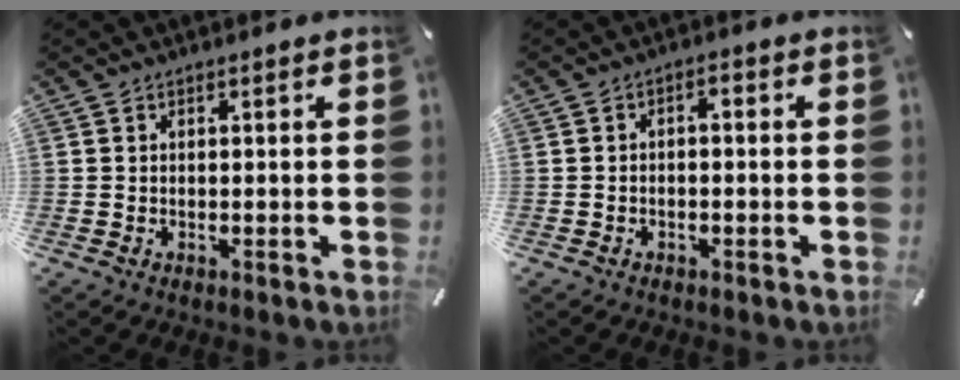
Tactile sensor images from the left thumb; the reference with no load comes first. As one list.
[{"total": 2.0, "force": [-1.2, 0.7, 1.4], "torque": [-0.024, 0.010, -0.025]}]